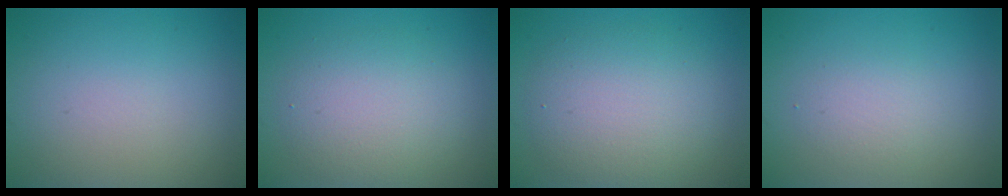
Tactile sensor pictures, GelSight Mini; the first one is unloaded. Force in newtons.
{"total": 4.3, "press": 4.3, "slide": 0.2}
{"total": 5.4, "press": 5.4, "slide": 0.1}
{"total": 1.9, "press": 1.9, "slide": 0.0}